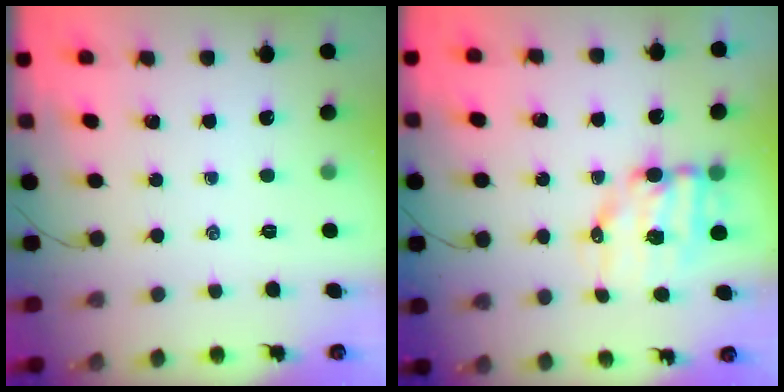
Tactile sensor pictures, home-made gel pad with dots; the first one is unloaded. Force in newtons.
{"total": 8.6, "press": 8.4, "slide": 1.9}